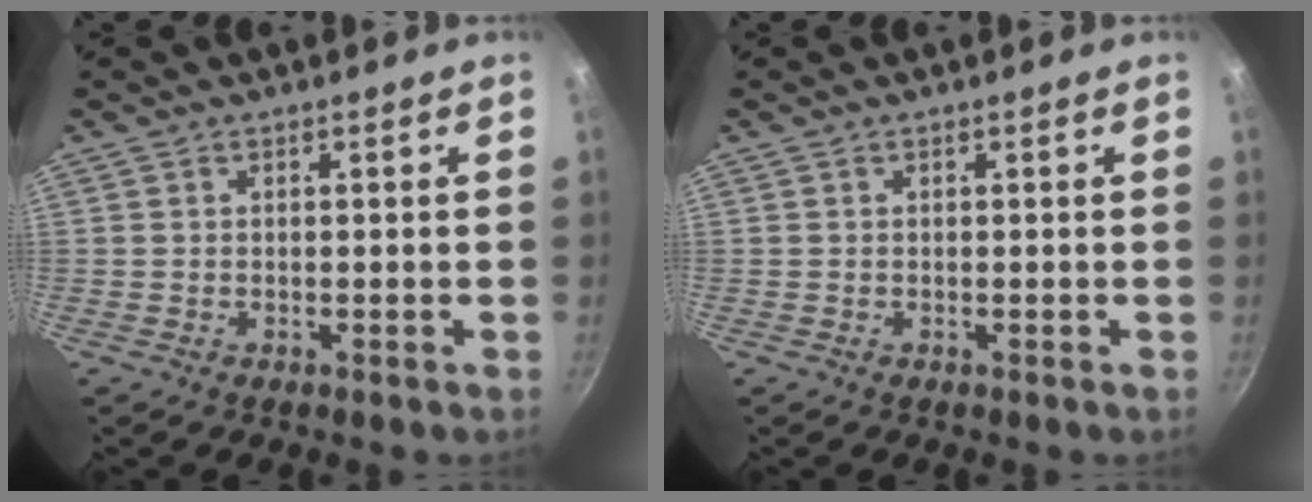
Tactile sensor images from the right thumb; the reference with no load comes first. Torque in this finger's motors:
{"motor_torque": [-0.01, 0.01, 0.06, 0.00, 0.00]}